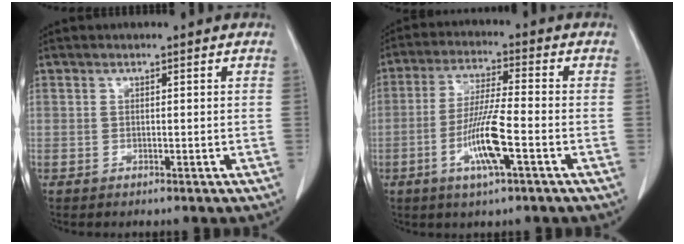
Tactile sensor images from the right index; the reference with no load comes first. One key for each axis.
{"total": 9.3, "fx": -3.3, "fy": 0.3, "fz": 8.7, "tx": -0.171, "ty": -0.010, "tz": -0.065}